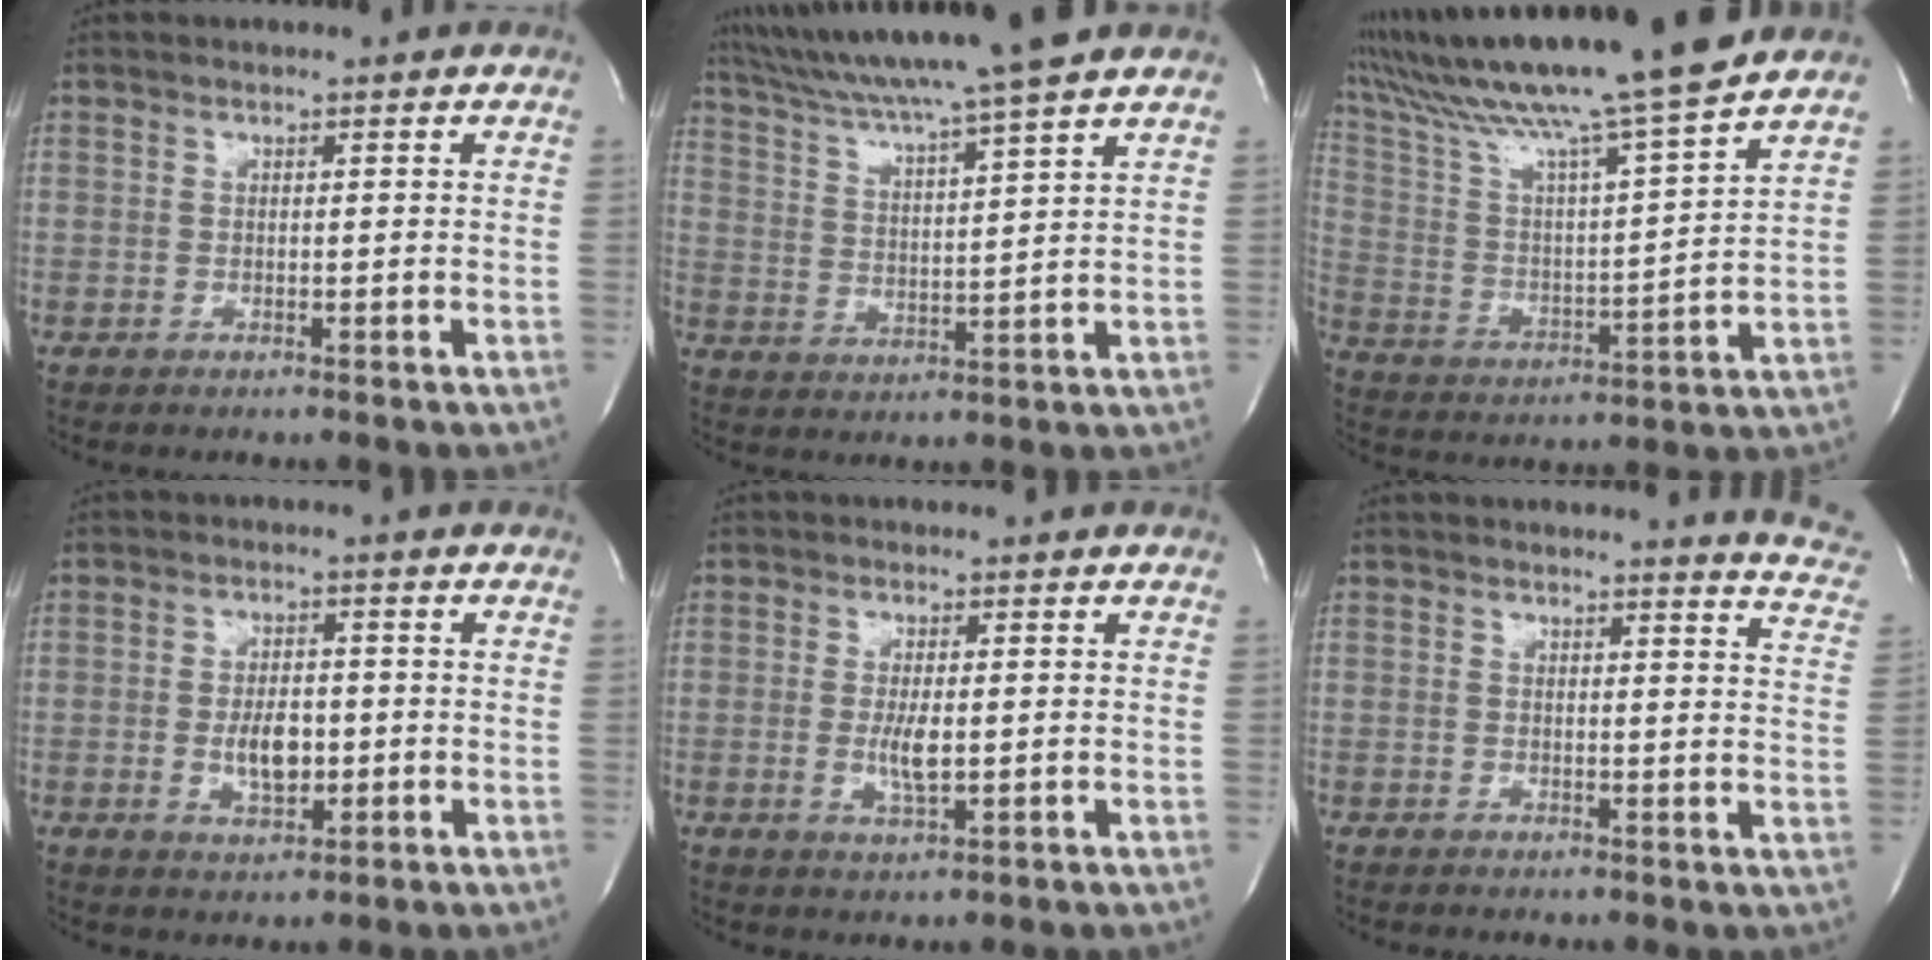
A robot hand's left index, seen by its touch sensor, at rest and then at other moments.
{"total": 16.8, "force": [14.6, -1.3, 8.2], "torque": [-0.150, 0.000, 0.233]}
{"total": 21.9, "force": [18.3, -0.9, 12.0], "torque": [-0.221, 0.000, 0.302]}
{"total": 5.3, "force": [-1.0, 2.4, 4.6], "torque": [-0.080, -0.004, -0.011]}
{"total": 3.8, "force": [-0.3, 0.9, 3.7], "torque": [-0.074, -0.009, -0.004]}
{"total": 8.3, "force": [8.1, 0.0, 1.9], "torque": [-0.005, -0.074, 0.054]}